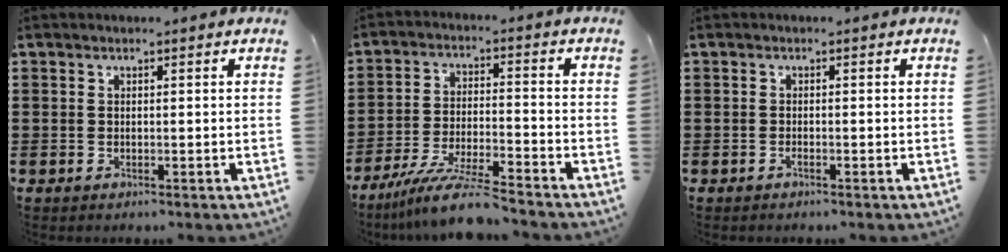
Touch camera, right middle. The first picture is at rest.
{"total": 9.2, "force": [-7.9, 0.1, 4.7], "torque": [-0.097, -0.004, -0.153]}
{"total": 0.5, "force": [-0.4, 0.0, 0.3], "torque": [-0.009, -0.004, -0.007]}